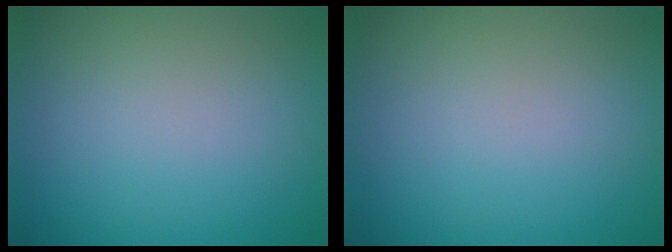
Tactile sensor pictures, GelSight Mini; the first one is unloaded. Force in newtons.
{"total": 0.0}